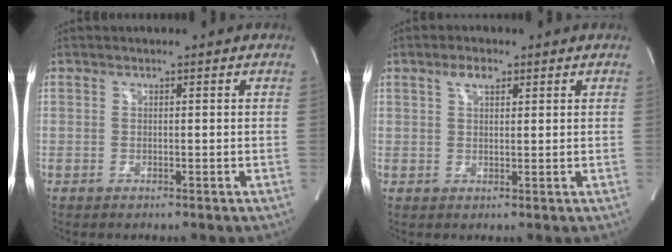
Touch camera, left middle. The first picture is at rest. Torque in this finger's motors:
{"motor_torque": [0.02, -0.05, 0.00, 0.01]}